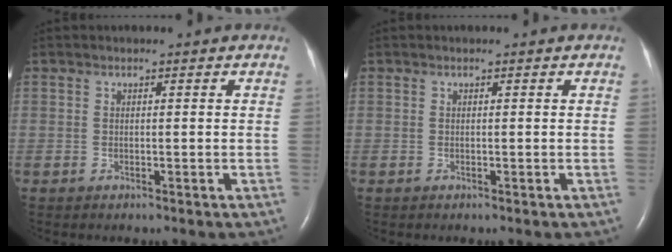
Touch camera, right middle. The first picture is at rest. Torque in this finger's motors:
{"motor_torque": [-0.02, 0.02, 0.00, -0.01]}